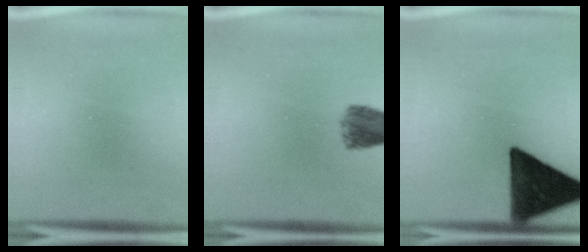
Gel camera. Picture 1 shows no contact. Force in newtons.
{"total": 5.3}
{"total": 16.0}